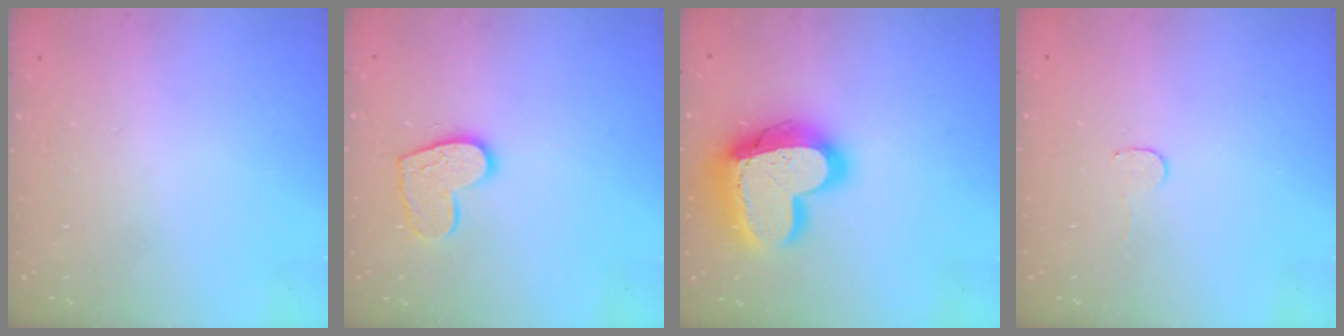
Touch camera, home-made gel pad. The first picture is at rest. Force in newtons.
{"total": 11.7, "press": 11.7, "slide": 0.8}
{"total": 23.4, "press": 23.3, "slide": 1.9}
{"total": 2.8, "press": 2.8, "slide": 0.2}